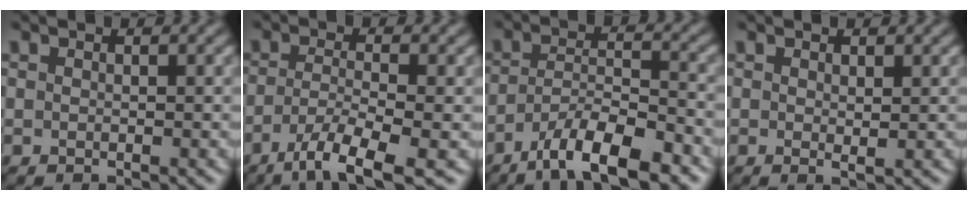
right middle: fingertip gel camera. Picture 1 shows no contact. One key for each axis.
{"total": 5.5, "fx": -3.2, "fy": 0.9, "fz": 4.3, "tx": -0.080, "ty": -0.008, "tz": -0.065}
{"total": 8.3, "fx": -5.9, "fy": 2.1, "fz": 5.4, "tx": -0.085, "ty": 0.004, "tz": -0.103}
{"total": 0.7, "fx": 0.3, "fy": 0.1, "fz": 0.7, "tx": -0.010, "ty": -0.005, "tz": 0.003}